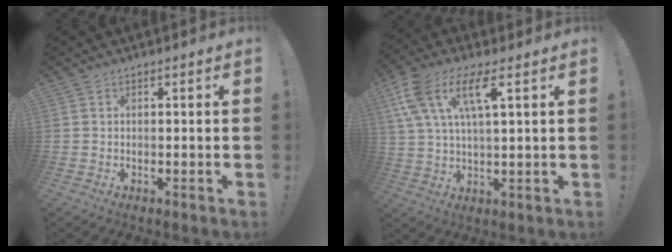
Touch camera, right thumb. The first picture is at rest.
{"total": 12.5, "force": [5.9, 4.3, 10.2], "torque": [-0.186, -0.006, 0.105]}